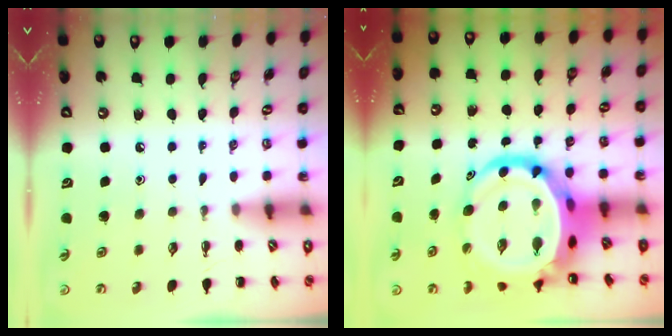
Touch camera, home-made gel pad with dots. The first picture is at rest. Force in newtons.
{"total": 14.2, "press": 13.7, "slide": 4.0}